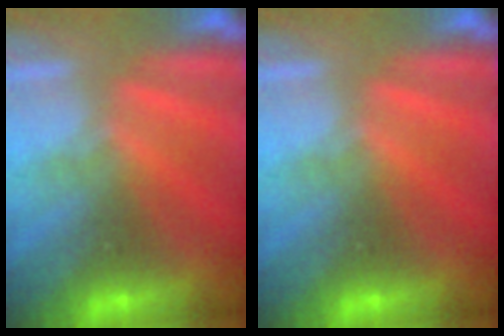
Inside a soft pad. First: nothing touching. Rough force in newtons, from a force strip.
{"total": 0.0}